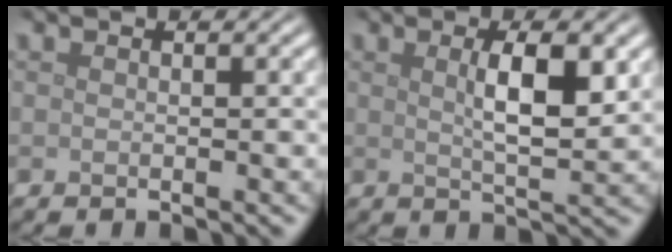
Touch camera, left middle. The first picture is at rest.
{"total": 4.4, "force": [1.2, 1.1, 4.1], "torque": [-0.066, 0.001, 0.022]}